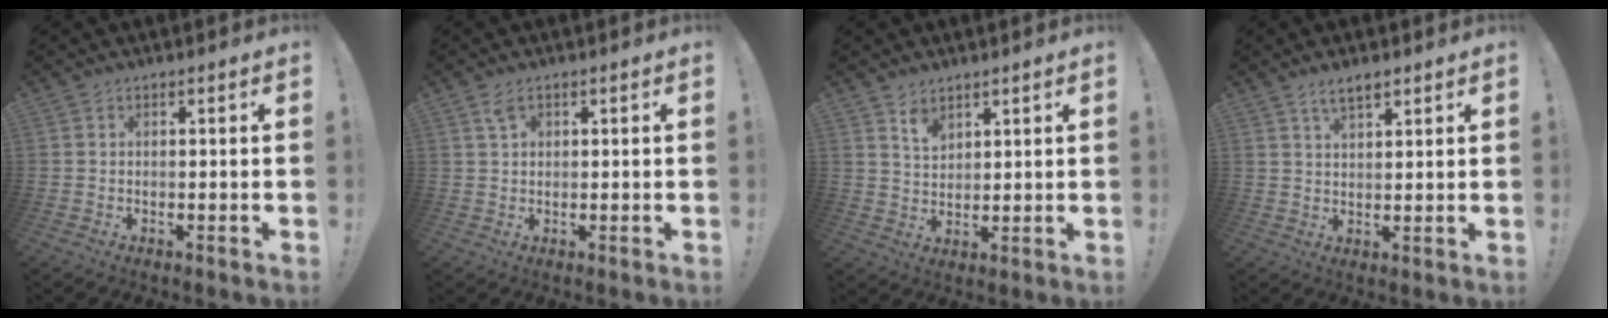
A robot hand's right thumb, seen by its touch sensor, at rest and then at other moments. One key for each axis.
{"total": 3.1, "fx": 1.6, "fy": 2.0, "fz": 1.7, "tx": -0.028, "ty": 0.000, "tz": 0.030}
{"total": 5.3, "fx": 3.8, "fy": 3.1, "fz": 1.9, "tx": -0.023, "ty": -0.025, "tz": 0.069}
{"total": 4.7, "fx": 3.3, "fy": 1.9, "fz": 2.7, "tx": -0.051, "ty": -0.010, "tz": 0.060}